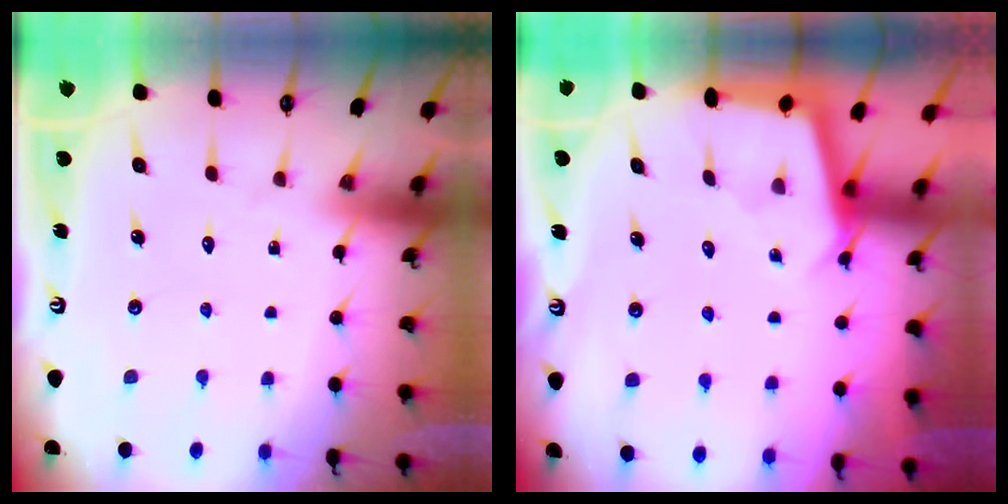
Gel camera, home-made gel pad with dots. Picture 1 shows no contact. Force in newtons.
{"total": 3.0, "press": 3.0, "slide": 0.3}